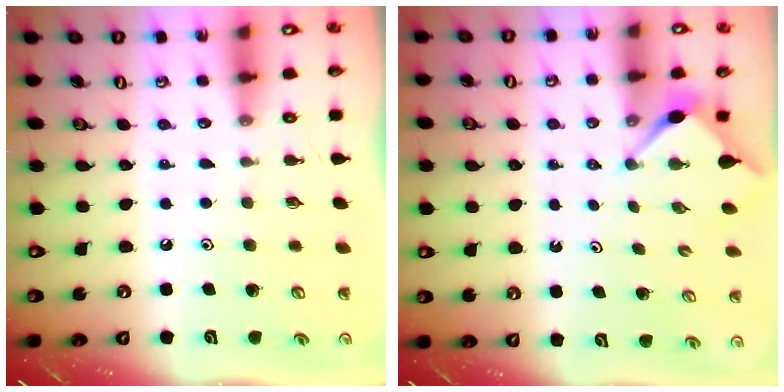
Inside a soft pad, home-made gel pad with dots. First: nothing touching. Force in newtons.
{"total": 2.8, "press": 2.8, "slide": 0.3}